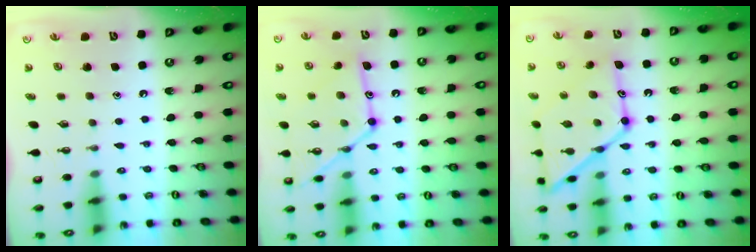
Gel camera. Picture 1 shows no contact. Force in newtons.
{"total": 16.8, "press": 16.7, "slide": 1.6}
{"total": 19.7, "press": 19.7, "slide": 1.6}